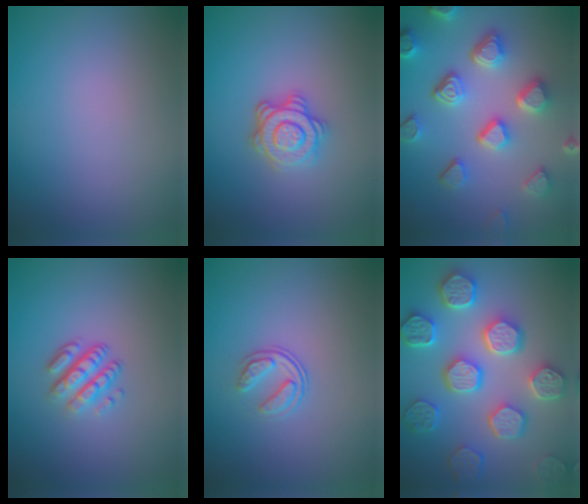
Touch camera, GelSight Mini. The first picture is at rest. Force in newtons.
{"total": 3.6, "press": 3.1, "slide": 1.9}
{"total": 6.6, "press": 5.3, "slide": 3.9}
{"total": 3.3, "press": 2.4, "slide": 2.3}
{"total": 1.9, "press": 1.3, "slide": 1.4}
{"total": 7.8, "press": 6.7, "slide": 3.9}